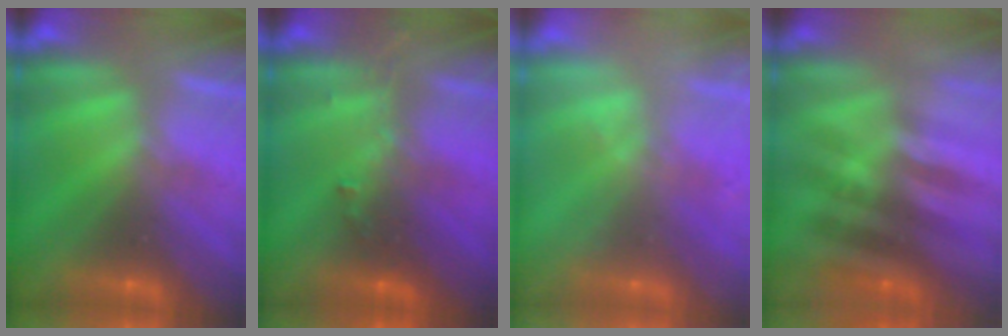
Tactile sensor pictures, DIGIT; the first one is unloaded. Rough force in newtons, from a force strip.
{"total": 2.9}
{"total": 2.2}
{"total": 2.4}